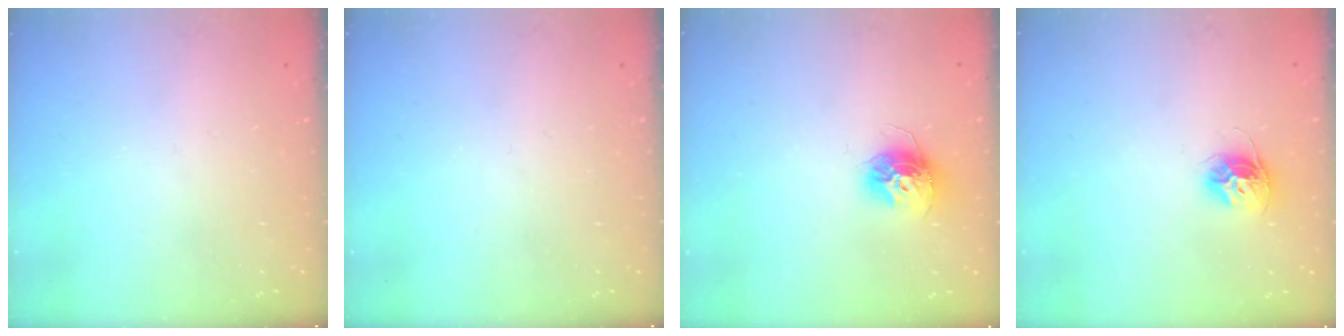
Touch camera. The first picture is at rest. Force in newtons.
{"total": 0.0}
{"total": 11.9, "press": 11.9, "slide": 0.9}
{"total": 10.3, "press": 10.3, "slide": 0.8}